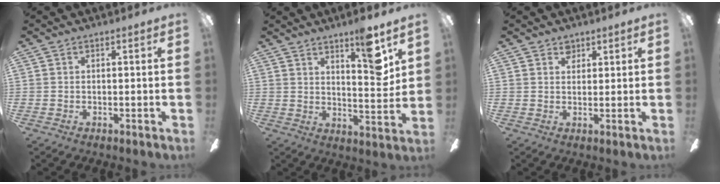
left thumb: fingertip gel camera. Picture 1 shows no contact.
{"total": 11.2, "force": [7.3, 2.6, 8.1], "torque": [-0.099, -0.046, 0.115]}
{"total": 2.5, "force": [2.0, 1.5, 0.3], "torque": [0.007, -0.009, 0.035]}